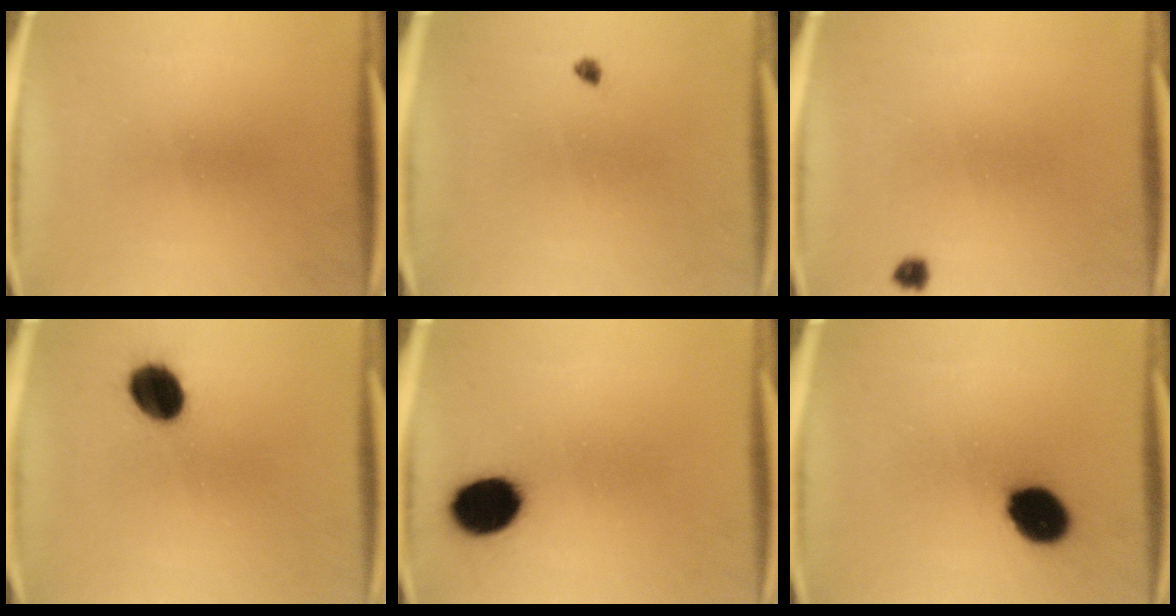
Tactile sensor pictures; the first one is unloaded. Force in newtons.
{"total": 0.9}
{"total": 1.4}
{"total": 9.4}
{"total": 11.5}
{"total": 11.1}